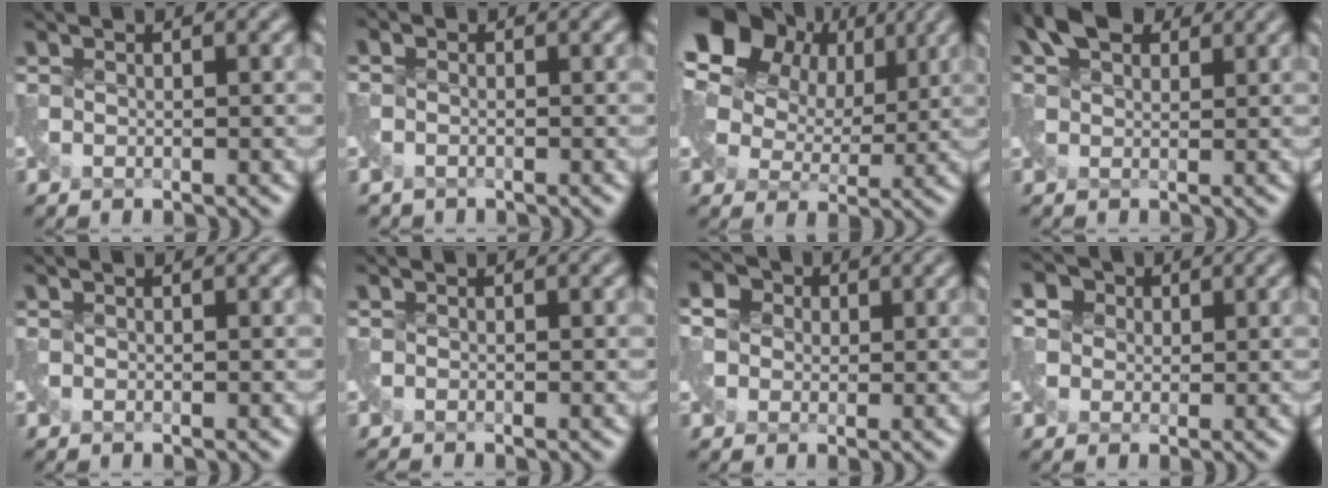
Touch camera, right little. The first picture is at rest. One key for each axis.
{"total": 1.2, "fx": -1.0, "fy": 0.2, "fz": -0.5, "tx": 0.010, "ty": -0.009, "tz": -0.025}
{"total": 14.9, "fx": 7.2, "fy": 9.6, "fz": 8.7, "tx": -0.171, "ty": 0.048, "tz": 0.109}
{"total": 3.8, "fx": 2.2, "fy": 2.5, "fz": 1.8, "tx": -0.032, "ty": 0.009, "tz": 0.035}
{"total": 0.0}
{"total": 0.8, "fx": -0.7, "fy": -0.3, "fz": 0.0, "tx": -0.005, "ty": -0.011, "tz": -0.020}
{"total": 2.7, "fx": 0.2, "fy": 2.6, "fz": 0.9, "tx": -0.014, "ty": 0.019, "tz": 0.000}
{"total": 2.7, "fx": 0.6, "fy": 2.6, "fz": 0.8, "tx": -0.014, "ty": 0.025, "tz": 0.002}